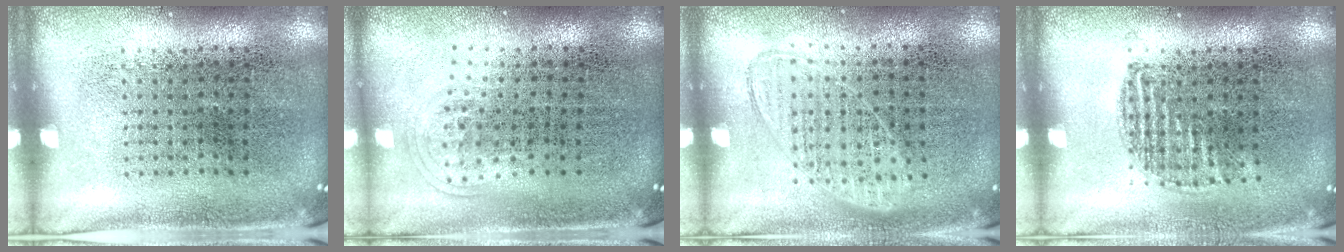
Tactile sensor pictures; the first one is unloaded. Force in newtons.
{"total": 1.0, "press": 0.7, "slide": 0.8}
{"total": 0.9, "press": 0.9, "slide": 0.3}
{"total": 0.9, "press": 0.8, "slide": 0.4}